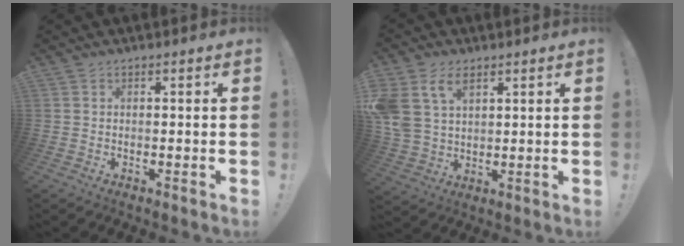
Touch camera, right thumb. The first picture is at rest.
{"total": 10.1, "force": [5.2, 6.6, 5.7], "torque": [-0.131, -0.013, 0.103]}